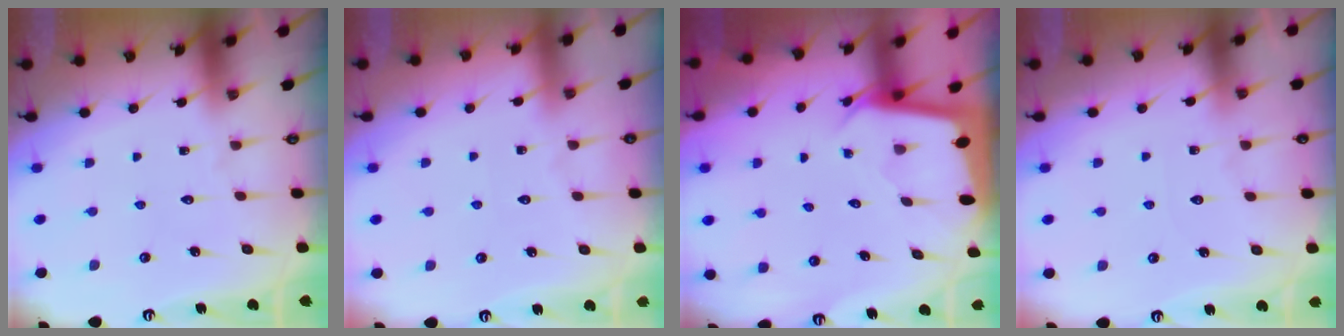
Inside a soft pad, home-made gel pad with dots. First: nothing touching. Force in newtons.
{"total": 2.5, "press": 2.4, "slide": 0.4}
{"total": 2.1, "press": 2.1, "slide": 0.0}
{"total": 4.3, "press": 4.3, "slide": 0.5}